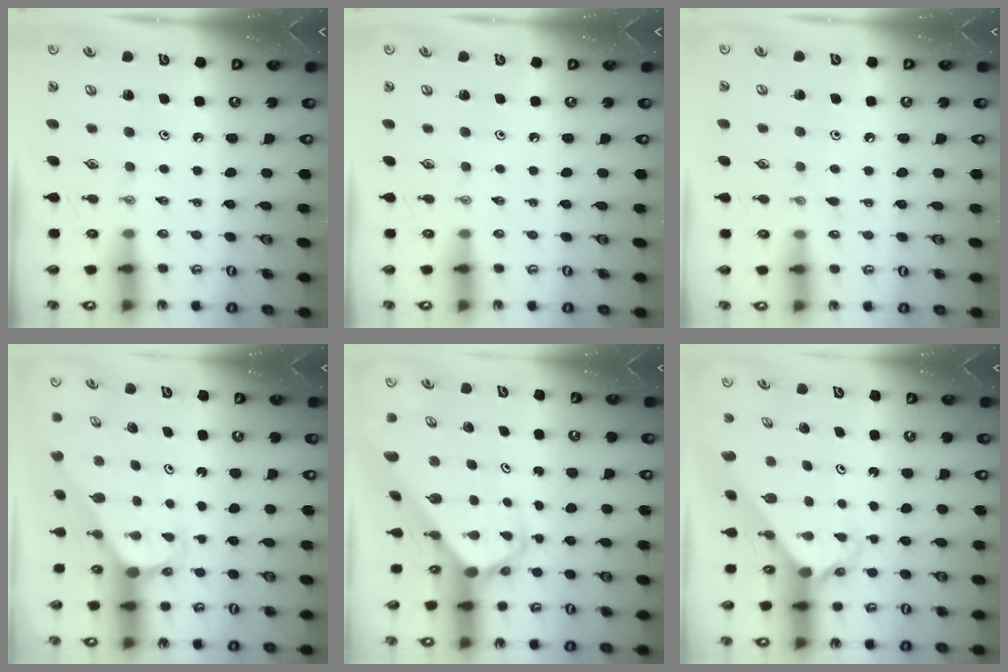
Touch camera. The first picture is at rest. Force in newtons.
{"total": 0.0}
{"total": 4.6, "press": 4.6, "slide": 0.6}
{"total": 3.1, "press": 3.1, "slide": 0.0}
{"total": 3.0, "press": 2.9, "slide": 0.4}
{"total": 2.6, "press": 2.6, "slide": 0.1}